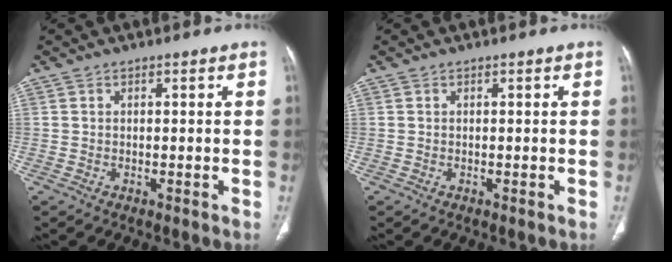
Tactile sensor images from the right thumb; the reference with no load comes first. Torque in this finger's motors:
{"motor_torque": [0.00, 0.00, 0.00, 0.00, 0.00]}